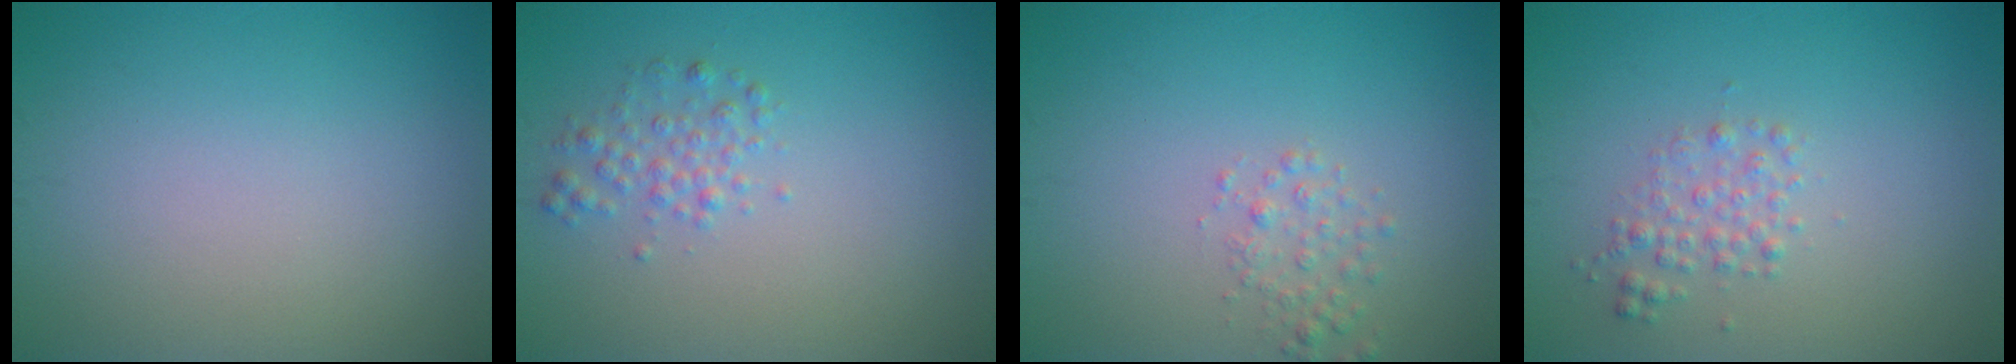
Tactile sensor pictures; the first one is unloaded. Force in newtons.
{"total": 1.7, "press": 1.7, "slide": 0.0}
{"total": 1.5, "press": 1.5, "slide": 0.1}
{"total": 1.7, "press": 1.7, "slide": 0.1}